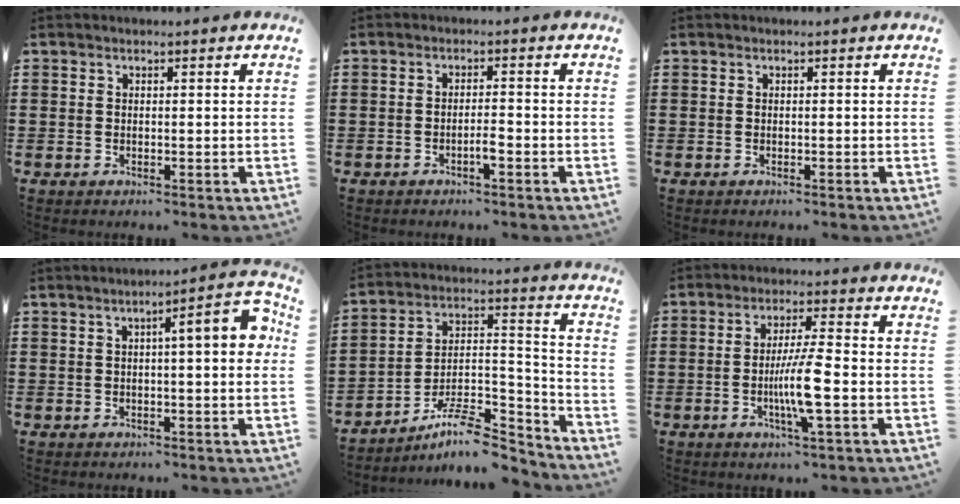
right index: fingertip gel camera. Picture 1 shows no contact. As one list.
[{"total": 2.2, "force": [-1.2, 0.3, 1.8], "torque": [-0.033, 0.000, -0.021]}, {"total": 0.0}, {"total": 7.3, "force": [1.1, 1.5, 7.1], "torque": [-0.100, -0.006, 0.010]}, {"total": 9.6, "force": [-8.0, 2.9, 4.5], "torque": [-0.071, 0.024, -0.151]}, {"total": 7.6, "force": [-1.9, 0.4, 7.4], "torque": [-0.144, -0.015, -0.041]}]